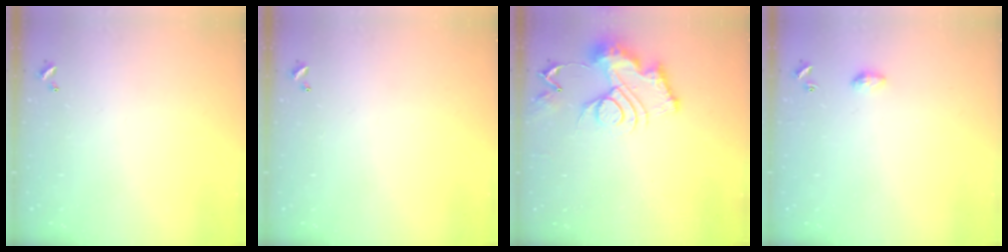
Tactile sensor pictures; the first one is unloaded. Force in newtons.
{"total": 0.0}
{"total": 15.3, "press": 15.3, "slide": 1.2}
{"total": 3.9, "press": 3.8, "slide": 0.6}